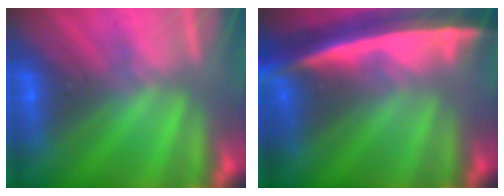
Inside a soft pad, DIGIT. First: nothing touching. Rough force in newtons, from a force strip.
{"total": 7.0}